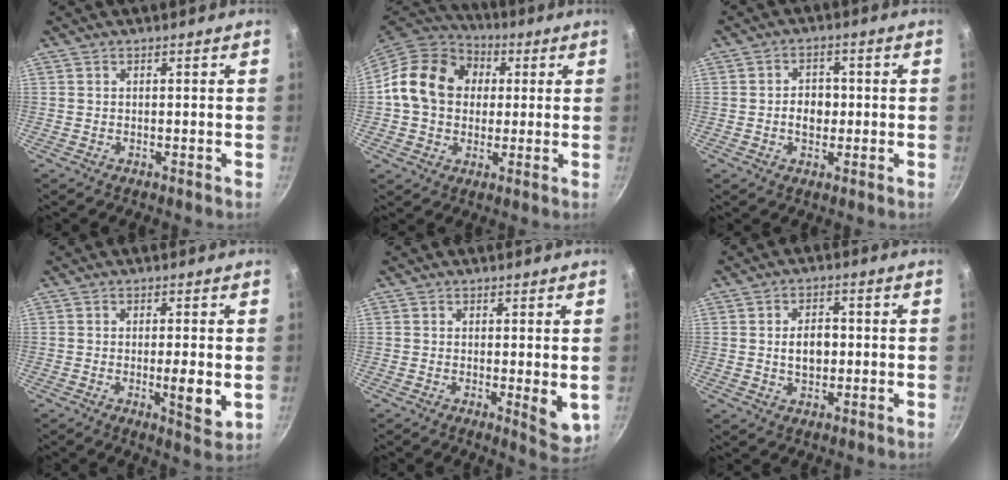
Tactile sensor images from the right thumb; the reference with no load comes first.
{"total": 16.7, "force": [2.4, 13.5, 9.4], "torque": [-0.142, 0.024, 0.027]}
{"total": 4.8, "force": [-0.3, 3.5, 3.2], "torque": [-0.026, 0.004, -0.006]}
{"total": 5.7, "force": [-0.8, 1.4, 5.5], "torque": [-0.088, -0.010, -0.010]}
{"total": 5.1, "force": [0.2, 1.6, 4.8], "torque": [-0.063, -0.018, 0.004]}
{"total": 5.5, "force": [0.1, 3.5, 4.2], "torque": [-0.051, 0.003, 0.002]}